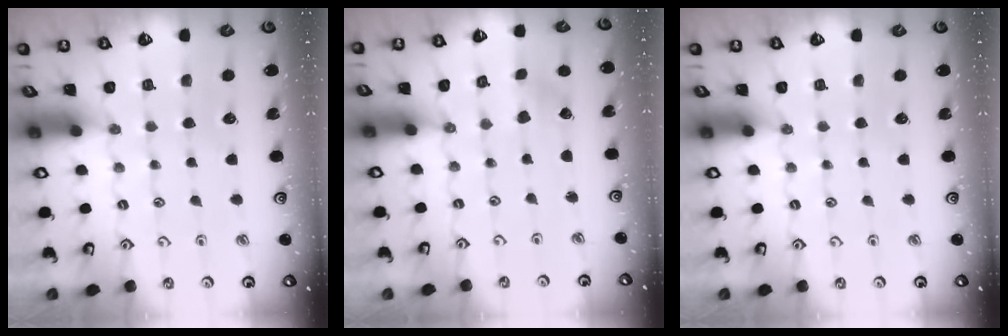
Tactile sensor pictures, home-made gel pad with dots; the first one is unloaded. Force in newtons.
{"total": 0.0}
{"total": 0.0}